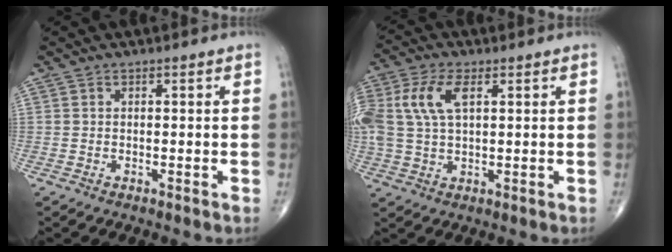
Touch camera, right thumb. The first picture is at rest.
{"total": 10.9, "force": [3.2, 5.7, 8.8], "torque": [-0.213, 0.013, 0.063]}